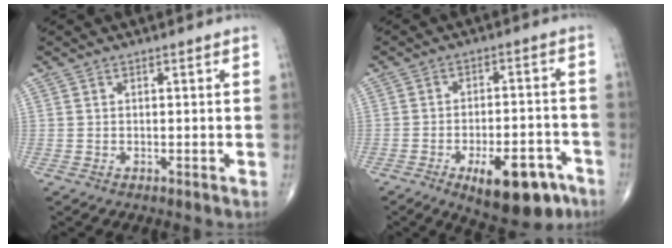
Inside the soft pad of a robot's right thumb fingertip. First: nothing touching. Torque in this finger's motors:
{"motor_torque": [1.52, 1.22, 0.88, -1.12, 0.33]}